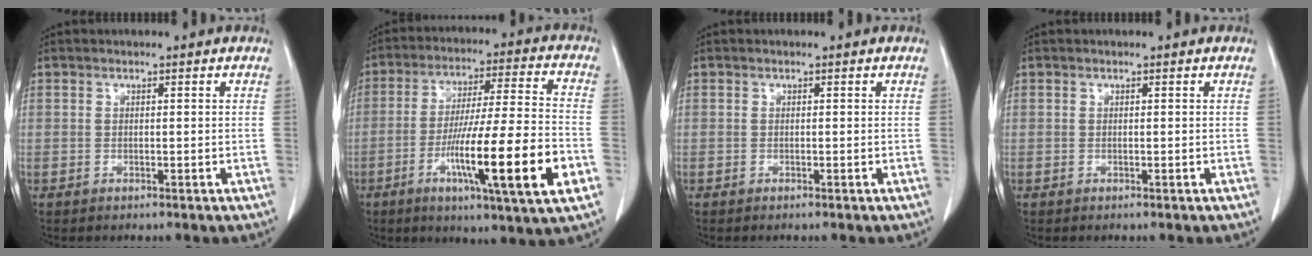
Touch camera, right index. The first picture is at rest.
{"total": 19.0, "force": [-6.4, 0.4, 17.9], "torque": [-0.281, -0.017, -0.105]}
{"total": 0.0}
{"total": 0.0}